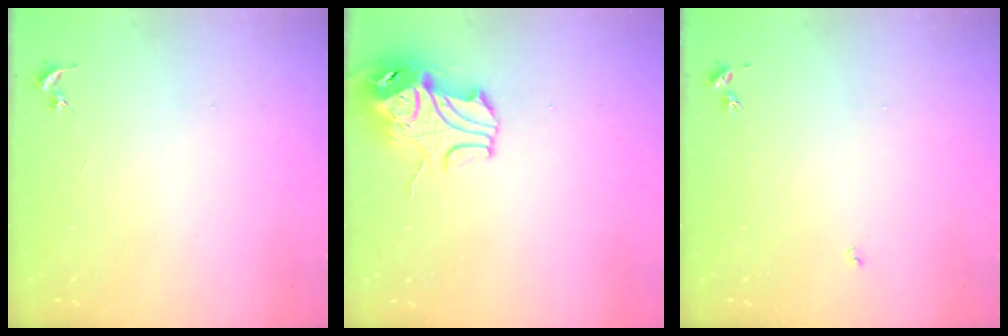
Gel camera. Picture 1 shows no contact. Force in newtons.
{"total": 10.5, "press": 10.4, "slide": 1.5}
{"total": 3.0, "press": 3.0, "slide": 0.4}